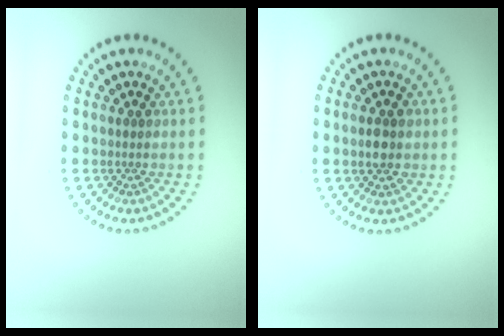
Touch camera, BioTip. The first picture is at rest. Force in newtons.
{"total": 2.6, "press": 2.5, "slide": 0.3}